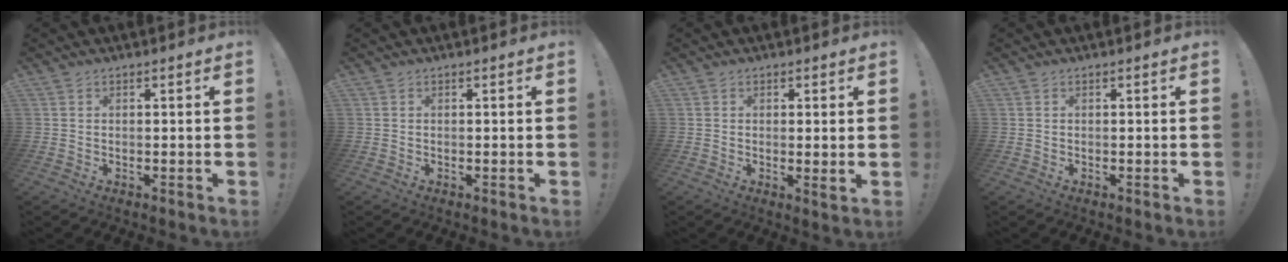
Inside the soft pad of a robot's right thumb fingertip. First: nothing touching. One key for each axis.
{"total": 0.0}
{"total": 2.3, "fx": 0.6, "fy": -0.1, "fz": 2.2, "tx": -0.025, "ty": -0.009, "tz": 0.008}
{"total": 0.0}